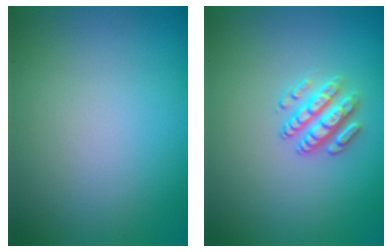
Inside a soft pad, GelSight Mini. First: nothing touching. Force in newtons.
{"total": 2.7, "press": 2.5, "slide": 1.2}